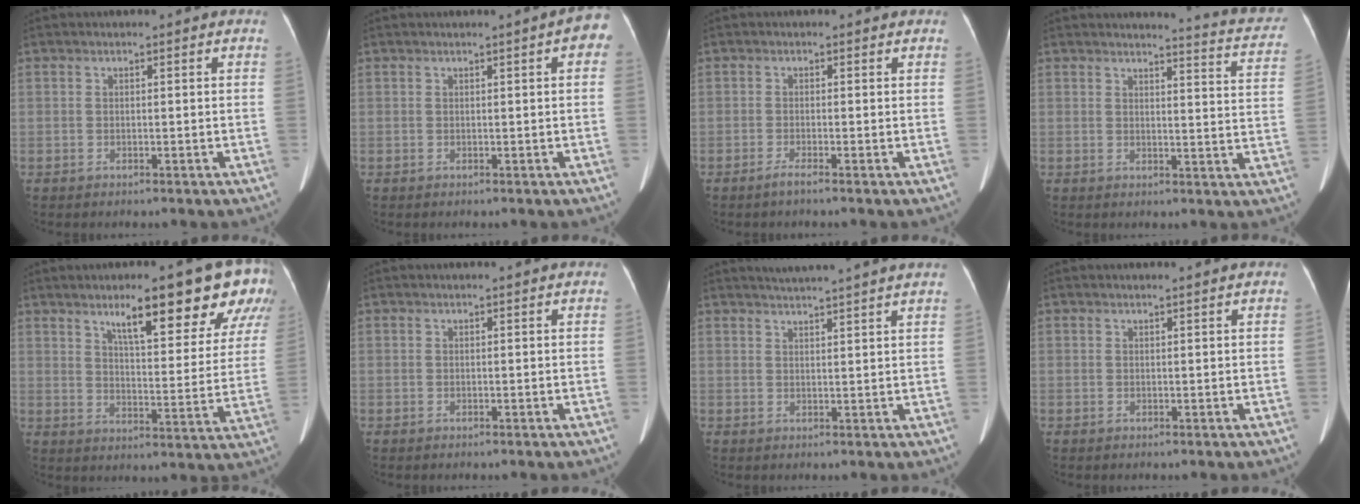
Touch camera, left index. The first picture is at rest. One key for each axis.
{"total": 4.1, "fx": 1.5, "fy": 0.7, "fz": 3.7, "tx": -0.036, "ty": -0.003, "tz": 0.012}
{"total": 1.2, "fx": -0.8, "fy": 0.0, "fz": 0.9, "tx": -0.018, "ty": -0.008, "tz": -0.016}
{"total": 9.9, "fx": 9.6, "fy": 0.3, "fz": 2.6, "tx": -0.014, "ty": -0.076, "tz": 0.078}
{"total": 16.7, "fx": 11.2, "fy": 3.8, "fz": 11.8, "tx": -0.134, "ty": -0.018, "tz": 0.140}
{"total": 1.9, "fx": 1.7, "fy": 0.1, "fz": 0.7, "tx": -0.006, "ty": 0.001, "tz": 0.016}
{"total": 9.8, "fx": 8.8, "fy": -1.3, "fz": 4.1, "tx": -0.065, "ty": -0.005, "tz": 0.107}
{"total": 1.6, "fx": 1.5, "fy": -0.3, "fz": 0.5, "tx": -0.006, "ty": -0.009, "tz": 0.016}